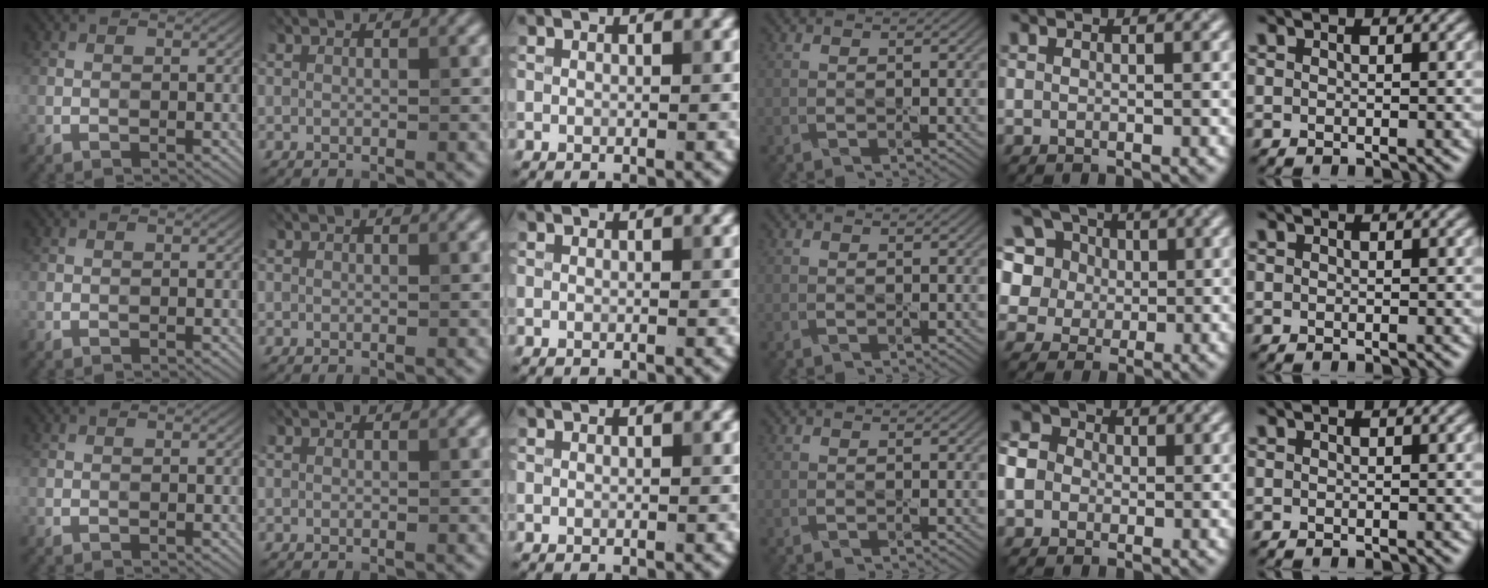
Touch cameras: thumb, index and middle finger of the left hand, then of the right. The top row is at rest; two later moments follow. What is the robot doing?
{"motion": "press", "object": "toy piano key"}